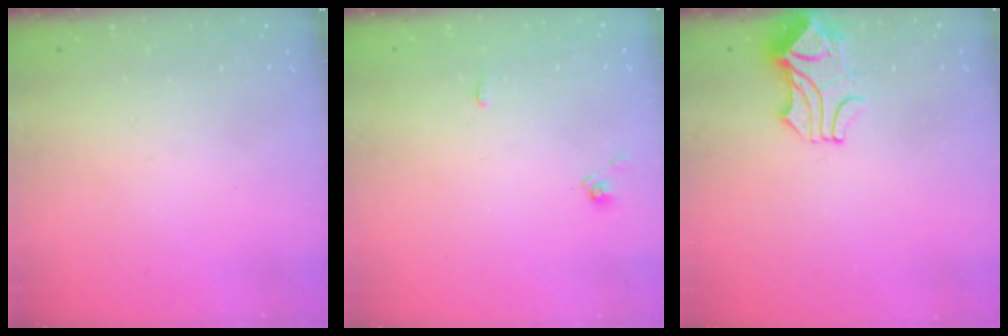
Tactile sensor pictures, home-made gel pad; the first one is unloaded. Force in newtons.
{"total": 2.8, "press": 2.7, "slide": 0.4}
{"total": 1.7, "press": 1.4, "slide": 1.0}